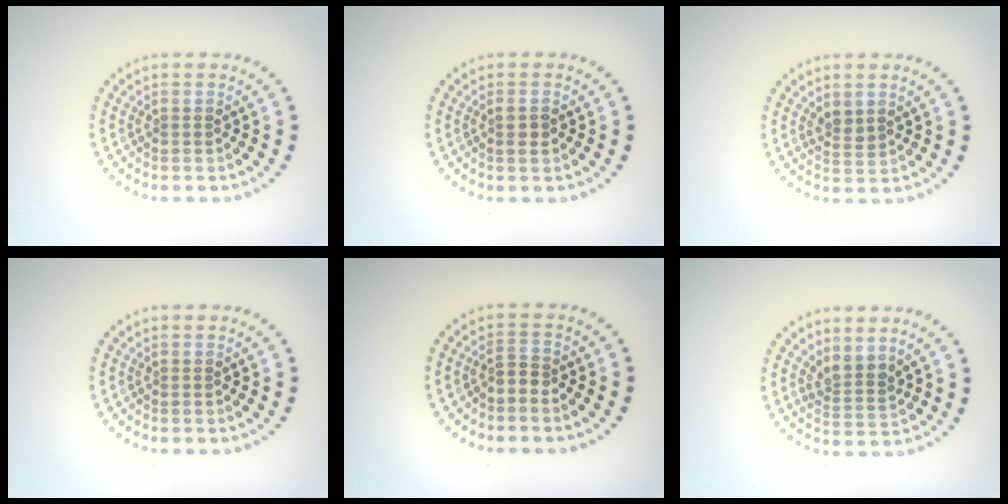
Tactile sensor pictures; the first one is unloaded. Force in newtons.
{"total": 1.2, "press": 1.1, "slide": 0.4}
{"total": 1.5, "press": 1.3, "slide": 0.7}
{"total": 0.0}
{"total": 1.2, "press": 0.7, "slide": 1.0}
{"total": 2.3, "press": 1.8, "slide": 1.5}